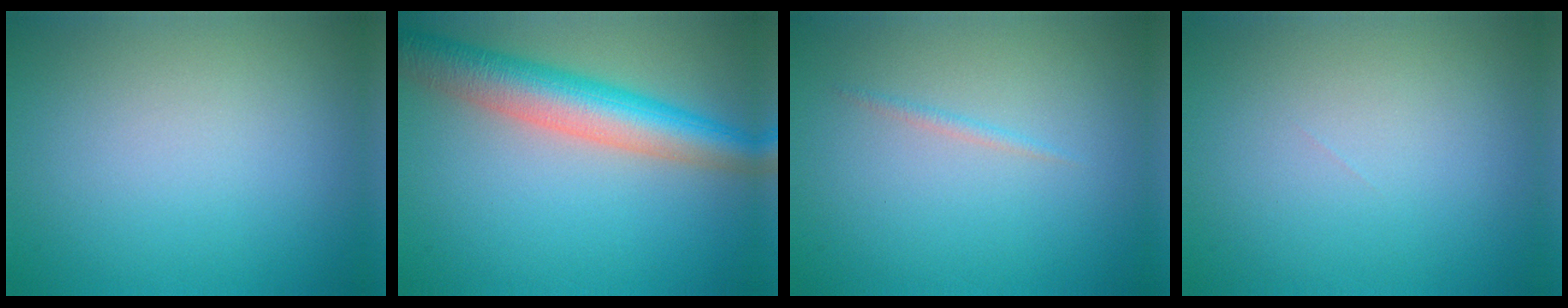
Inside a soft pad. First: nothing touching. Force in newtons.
{"total": 7.2, "press": 7.2, "slide": 0.3}
{"total": 0.6, "press": 0.6, "slide": 0.0}
{"total": 0.0}